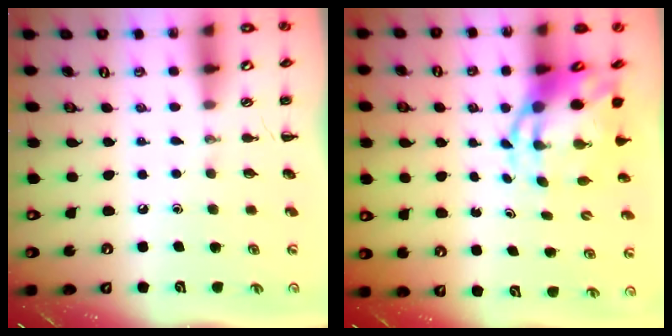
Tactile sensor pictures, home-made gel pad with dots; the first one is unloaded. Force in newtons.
{"total": 7.1, "press": 6.8, "slide": 2.1}